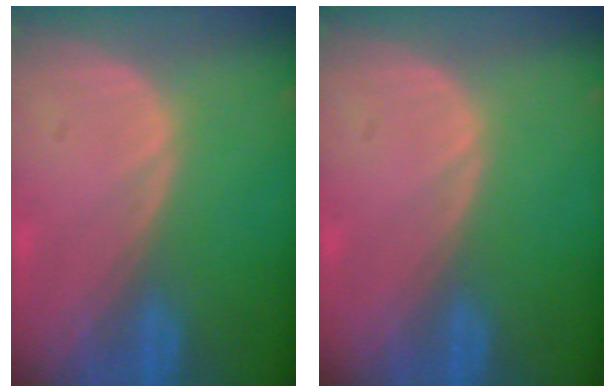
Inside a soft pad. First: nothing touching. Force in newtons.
{"total": 0.0}